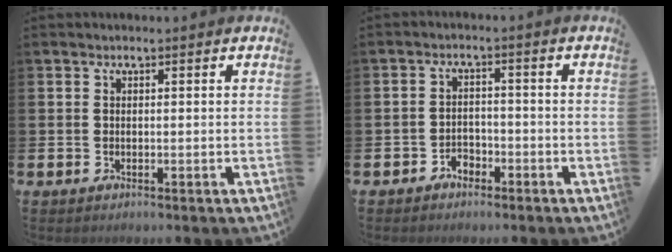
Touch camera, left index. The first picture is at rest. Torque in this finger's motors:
{"motor_torque": [-0.04, 0.03, 0.00, 0.00]}